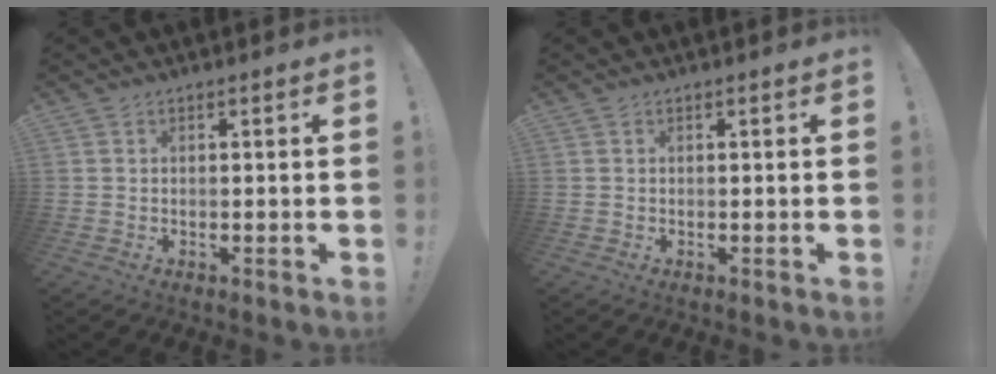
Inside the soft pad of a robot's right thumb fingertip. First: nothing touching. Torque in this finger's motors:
{"motor_torque": [-0.09, 0.09, 0.03, -0.04, 0.00]}